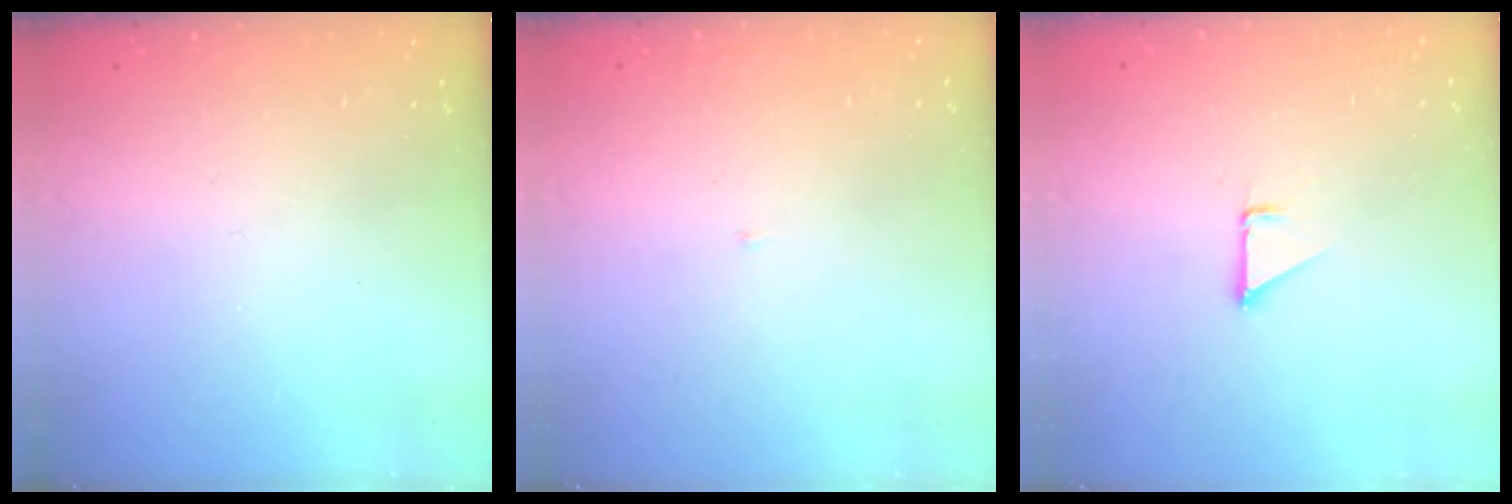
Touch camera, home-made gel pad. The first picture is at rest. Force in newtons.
{"total": 2.0, "press": 2.0, "slide": 0.2}
{"total": 1.3, "press": 1.3, "slide": 0.1}